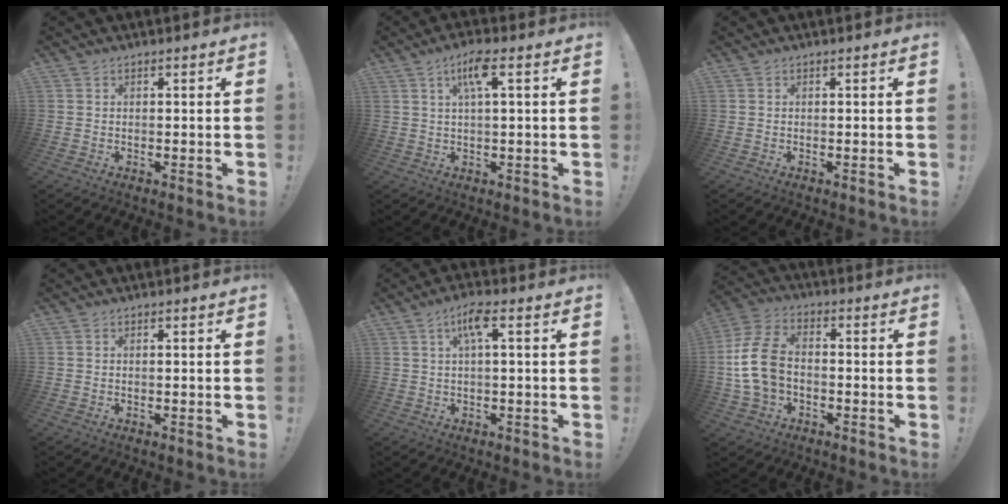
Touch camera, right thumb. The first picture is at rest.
{"total": 6.8, "force": [2.6, 1.2, 6.2], "torque": [-0.116, 0.005, 0.038]}
{"total": 0.0}
{"total": 0.0}
{"total": 5.8, "force": [1.6, 1.0, 5.5], "torque": [-0.109, 0.008, 0.023]}
{"total": 13.7, "force": [-1.4, 9.8, 9.6], "torque": [-0.195, 0.024, -0.022]}